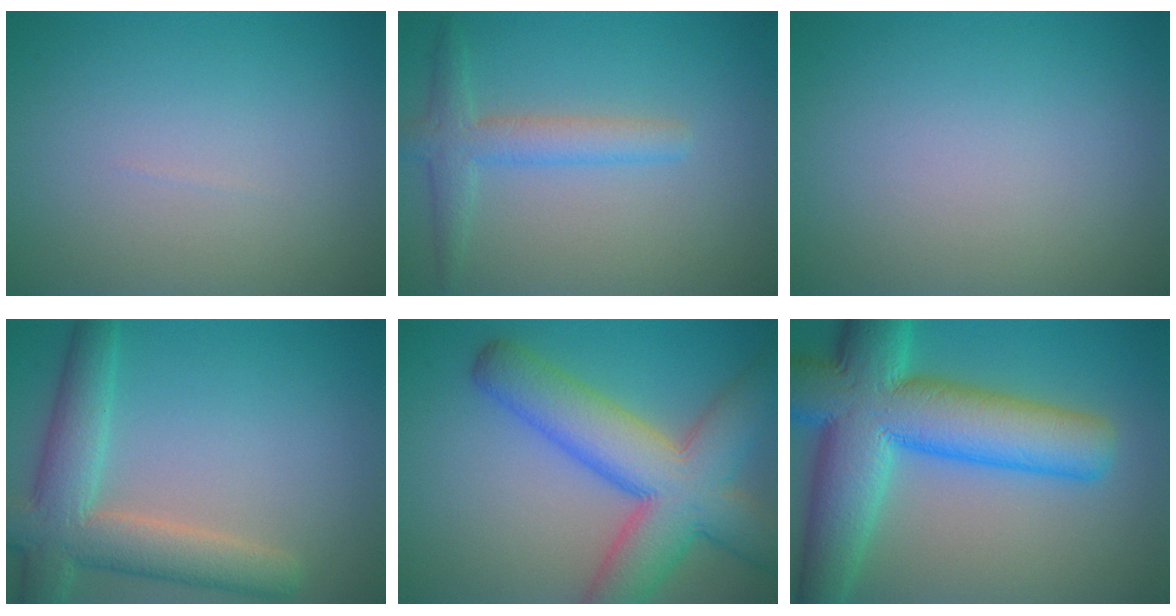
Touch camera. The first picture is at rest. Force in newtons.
{"total": 3.0, "press": 3.0, "slide": 0.1}
{"total": 0.0}
{"total": 6.6, "press": 6.6, "slide": 0.4}
{"total": 10.1, "press": 10.1, "slide": 0.5}
{"total": 13.2, "press": 13.2, "slide": 0.6}